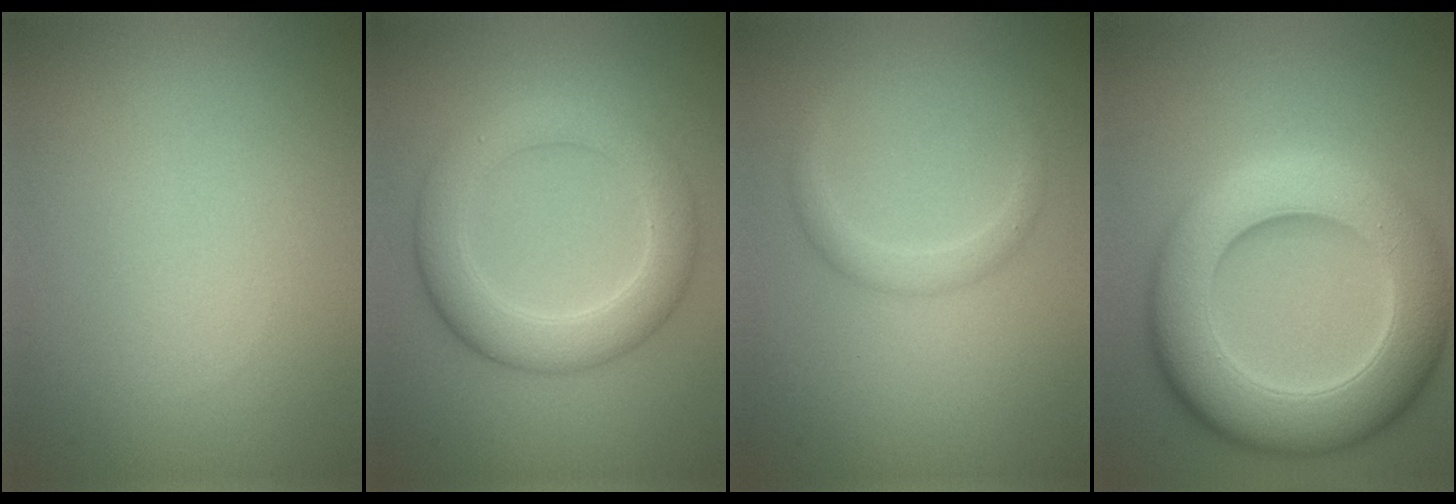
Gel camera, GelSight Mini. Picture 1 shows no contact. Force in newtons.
{"total": 5.4, "press": 5.4, "slide": 0.2}
{"total": 1.5, "press": 1.5, "slide": 0.0}
{"total": 11.4, "press": 11.4, "slide": 0.6}